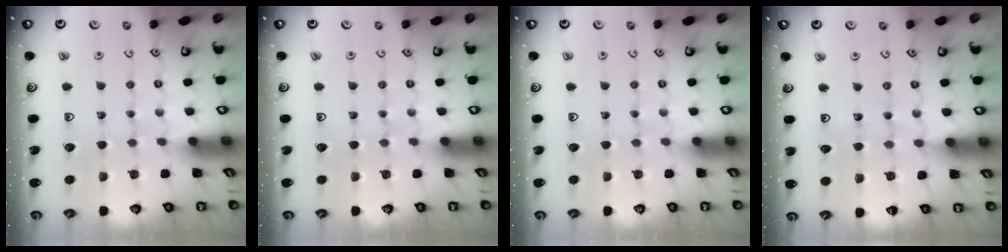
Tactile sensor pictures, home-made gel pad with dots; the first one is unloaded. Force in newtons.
{"total": 0.0}
{"total": 0.0}
{"total": 3.6, "press": 3.1, "slide": 1.9}